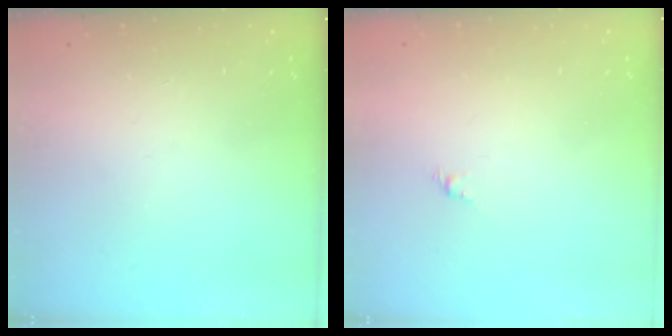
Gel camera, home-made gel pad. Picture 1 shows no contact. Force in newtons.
{"total": 1.6, "press": 1.5, "slide": 0.5}